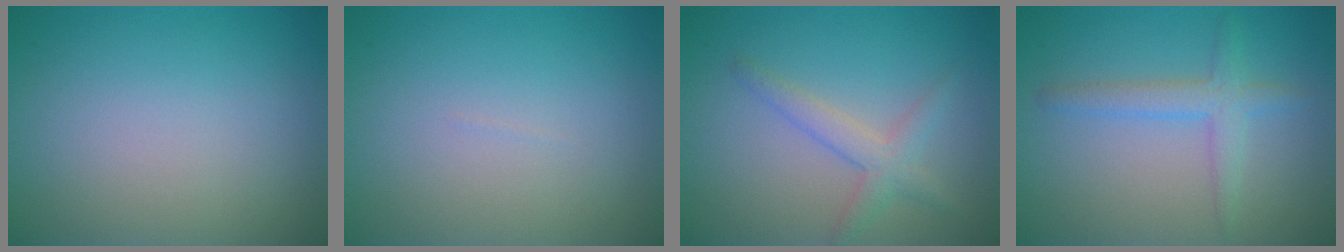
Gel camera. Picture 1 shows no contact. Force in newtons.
{"total": 0.0}
{"total": 2.4, "press": 2.4, "slide": 0.2}
{"total": 2.6, "press": 2.6, "slide": 0.1}